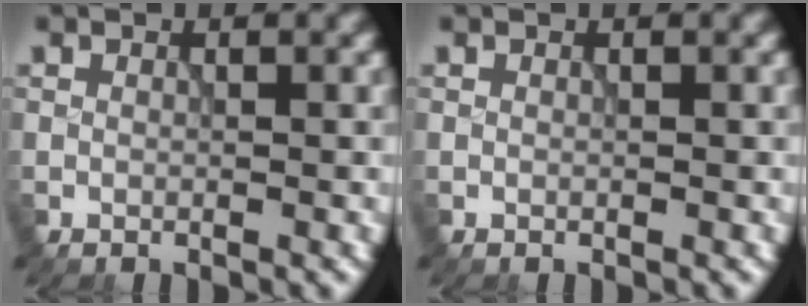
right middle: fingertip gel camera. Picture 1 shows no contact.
{"total": 0.0}